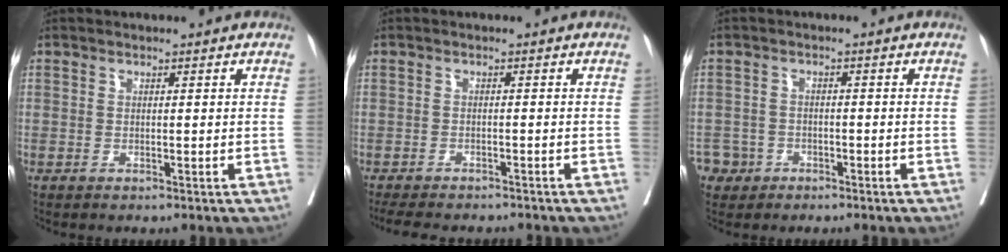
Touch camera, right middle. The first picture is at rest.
{"total": 9.9, "force": [-8.8, 2.5, 3.8], "torque": [-0.064, -0.011, -0.118]}
{"total": 3.3, "force": [-2.0, 2.7, -0.4], "torque": [0.006, 0.011, -0.038]}